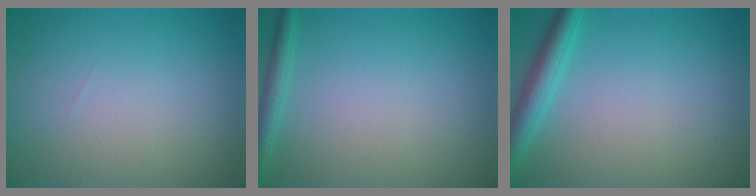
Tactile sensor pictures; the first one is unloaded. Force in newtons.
{"total": 1.6, "press": 1.6, "slide": 0.1}
{"total": 3.1, "press": 3.1, "slide": 0.2}